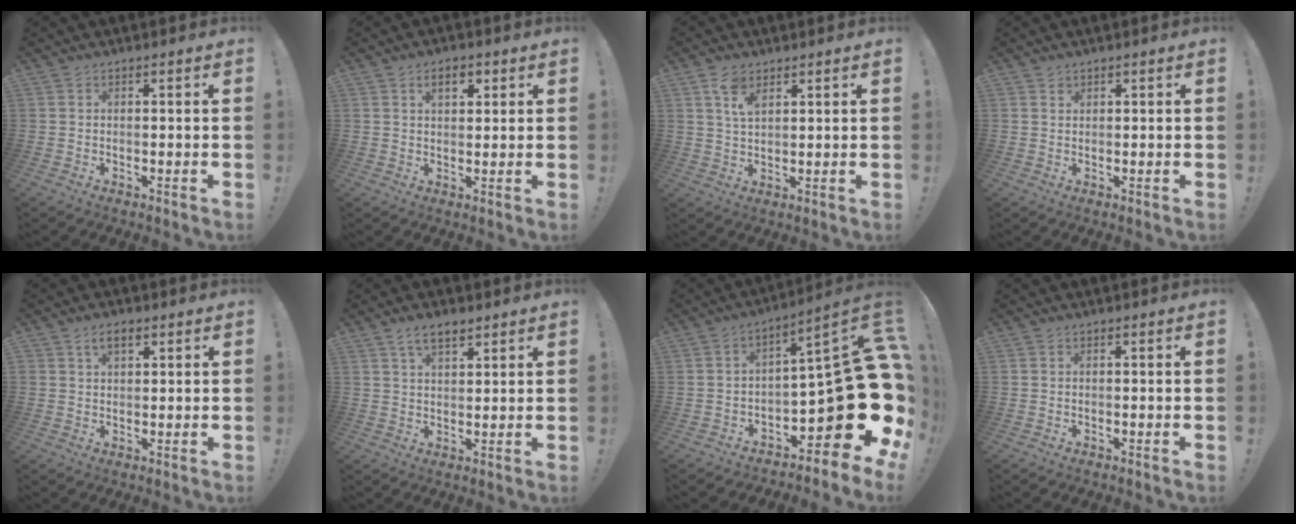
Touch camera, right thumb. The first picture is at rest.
{"total": 4.6, "force": [2.2, 2.6, 3.1], "torque": [-0.046, 0.000, 0.036]}
{"total": 5.9, "force": [3.5, 3.0, 3.8], "torque": [-0.065, -0.011, 0.063]}
{"total": 1.0, "force": [0.8, 0.6, 0.1], "torque": [0.003, -0.002, 0.015]}
{"total": 3.7, "force": [1.9, 2.1, 2.4], "torque": [-0.045, 0.003, 0.034]}
{"total": 5.9, "force": [4.0, 2.6, 3.4], "torque": [-0.058, -0.012, 0.074]}
{"total": 23.5, "force": [-4.4, 8.5, 21.4], "torque": [-0.277, -0.012, -0.054]}
{"total": 0.0}